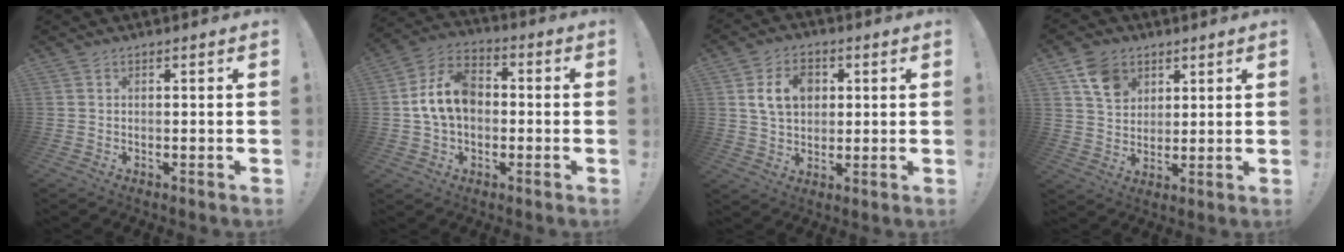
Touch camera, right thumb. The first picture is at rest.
{"total": 13.5, "force": [0.4, 9.9, 9.1], "torque": [-0.161, 0.014, 0.013]}
{"total": 11.0, "force": [3.1, 8.8, 5.9], "torque": [-0.084, 0.002, 0.062]}
{"total": 9.6, "force": [5.3, 7.1, 3.6], "torque": [-0.056, -0.021, 0.104]}